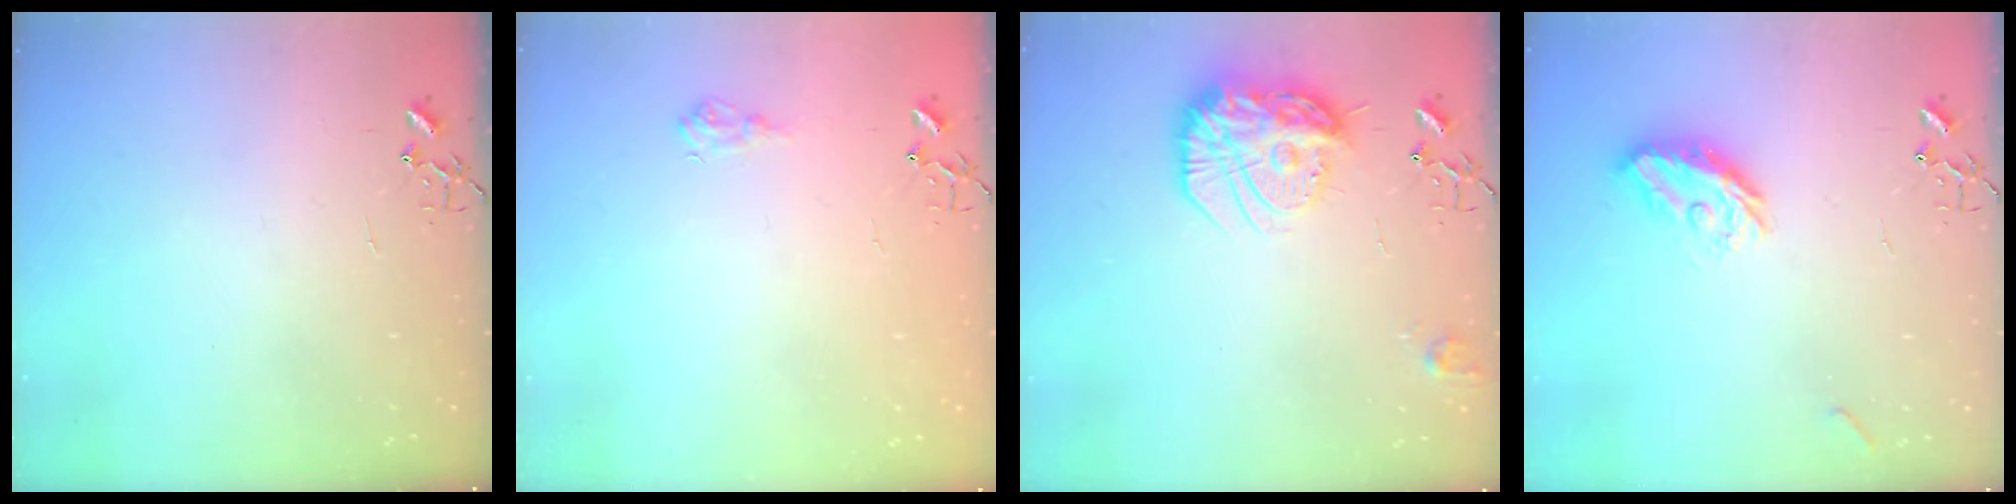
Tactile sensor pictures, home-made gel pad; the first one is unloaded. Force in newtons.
{"total": 7.3, "press": 7.3, "slide": 0.4}
{"total": 17.6, "press": 17.6, "slide": 1.5}
{"total": 11.1, "press": 11.0, "slide": 0.4}